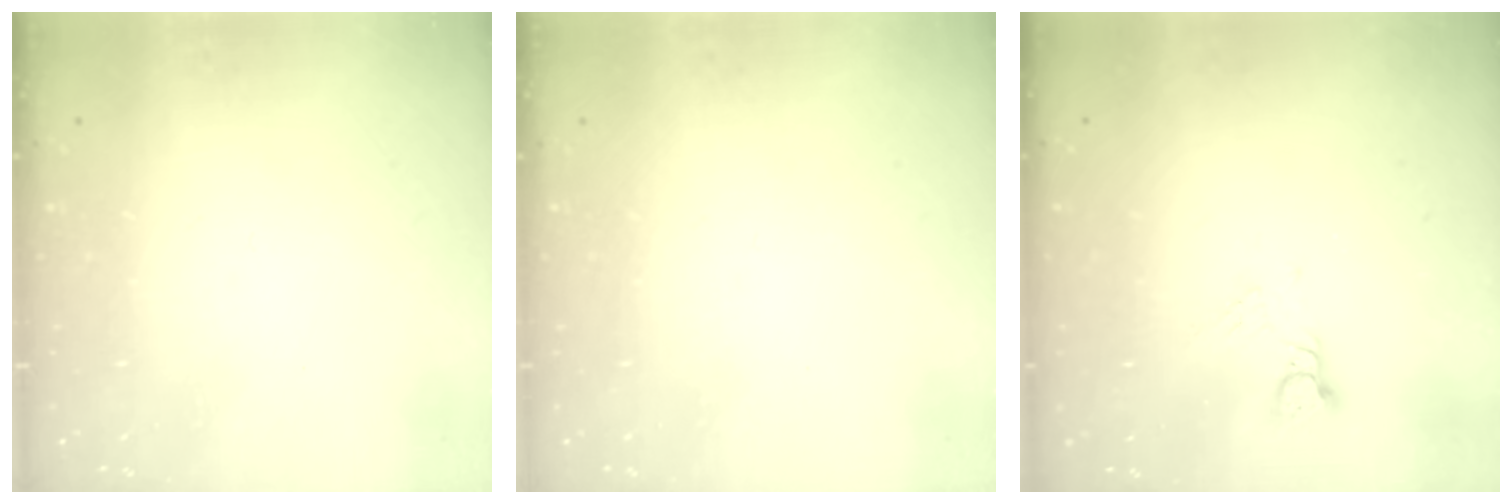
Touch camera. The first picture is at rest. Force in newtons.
{"total": 0.0}
{"total": 2.7, "press": 2.7, "slide": 0.2}